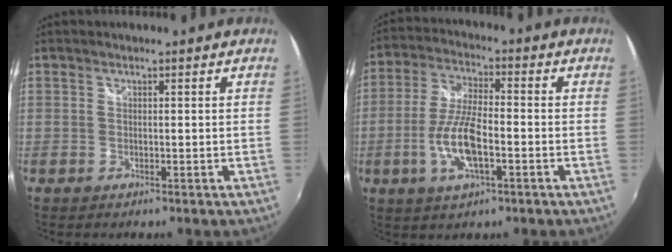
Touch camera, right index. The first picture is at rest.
{"total": 10.8, "force": [-3.3, 3.4, 9.7], "torque": [-0.201, -0.003, -0.066]}